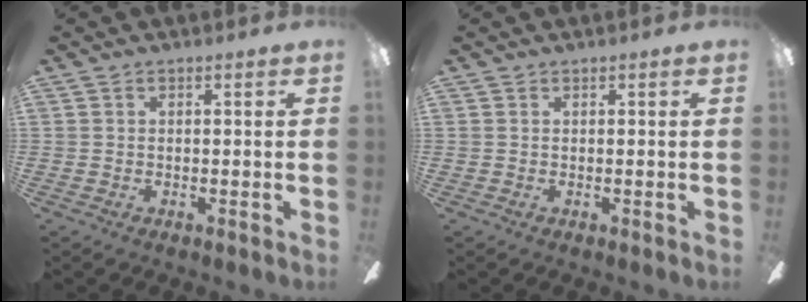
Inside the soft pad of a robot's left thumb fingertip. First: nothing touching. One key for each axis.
{"total": 0.0}